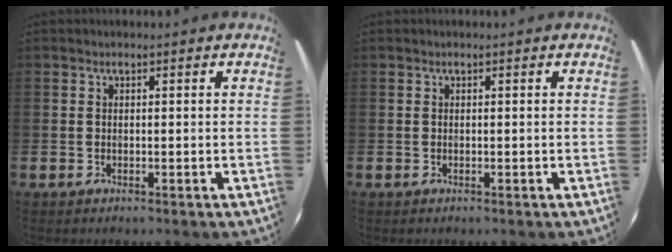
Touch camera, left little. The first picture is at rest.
{"total": 0.0}